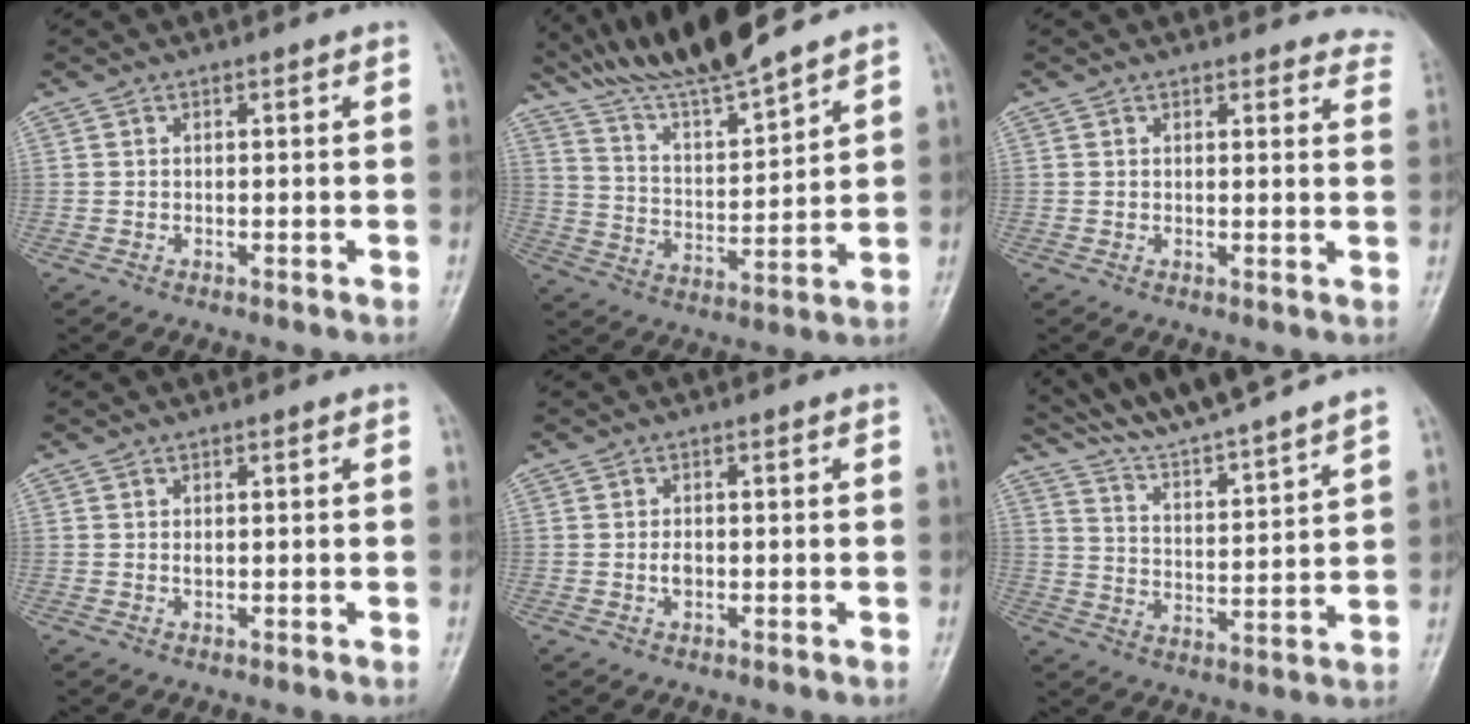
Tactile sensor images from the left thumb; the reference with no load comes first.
{"total": 14.6, "force": [13.1, 0.6, 6.4], "torque": [-0.106, -0.063, 0.244]}
{"total": 9.3, "force": [8.9, 2.8, 0.8], "torque": [0.051, -0.035, 0.063]}
{"total": 0.6, "force": [0.3, 0.3, 0.5], "torque": [-0.008, -0.002, 0.005]}
{"total": 1.5, "force": [-0.1, 1.0, 1.1], "torque": [-0.018, 0.000, -0.001]}
{"total": 17.0, "force": [15.4, 0.3, 7.3], "torque": [-0.109, -0.074, 0.248]}